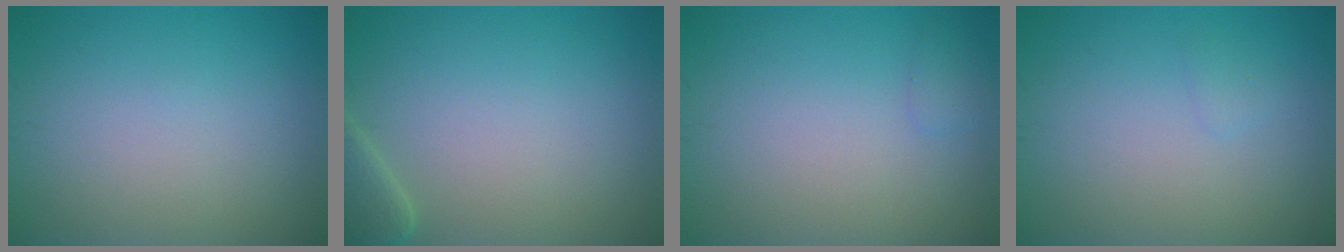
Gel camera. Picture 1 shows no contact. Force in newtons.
{"total": 2.4, "press": 2.3, "slide": 0.4}
{"total": 0.7, "press": 0.7, "slide": 0.0}
{"total": 0.6, "press": 0.6, "slide": 0.0}